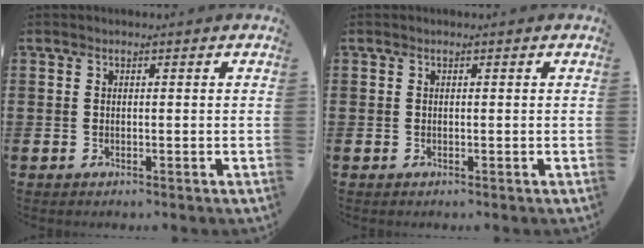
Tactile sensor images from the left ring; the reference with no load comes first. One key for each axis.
{"total": 0.0}